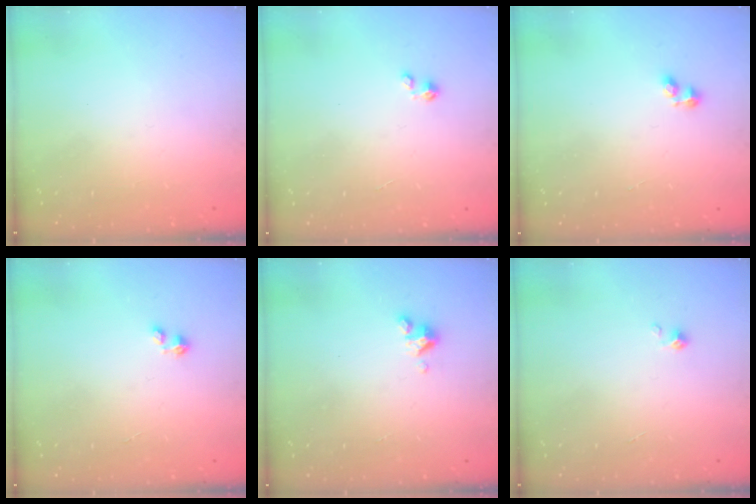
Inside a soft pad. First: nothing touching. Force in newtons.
{"total": 0.0}
{"total": 2.2, "press": 2.1, "slide": 0.7}
{"total": 0.0}
{"total": 3.7, "press": 3.7, "slide": 0.3}
{"total": 0.0}